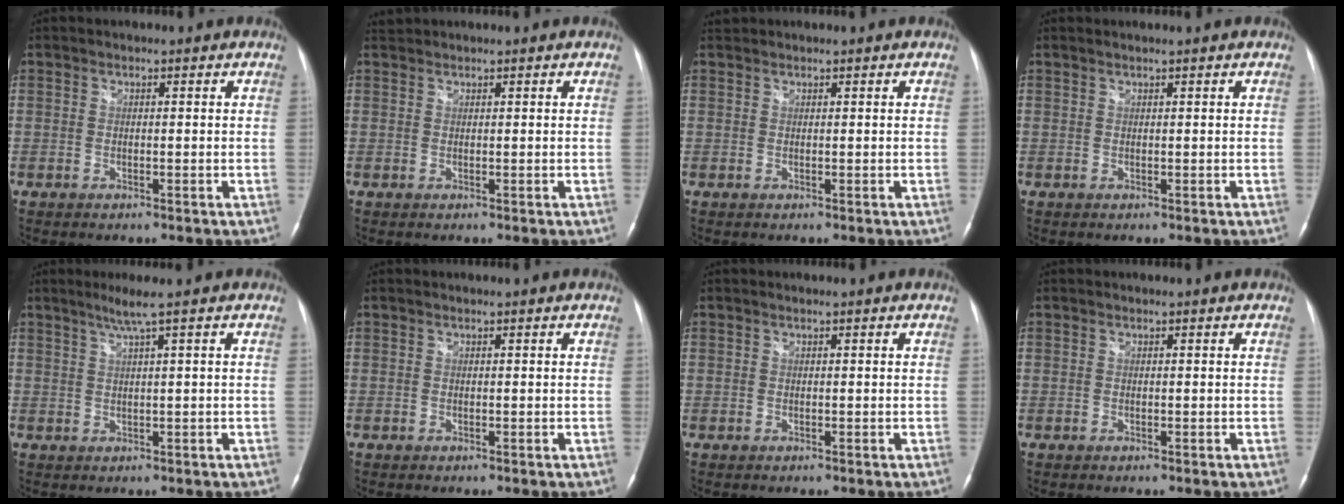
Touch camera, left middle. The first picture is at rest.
{"total": 0.9, "force": [0.9, 0.0, -0.1], "torque": [-0.009, 0.012, 0.022]}
{"total": 0.6, "force": [0.6, 0.2, -0.1], "torque": [-0.010, 0.014, 0.015]}
{"total": 0.7, "force": [0.6, -0.2, 0.3], "torque": [-0.009, 0.006, 0.017]}
{"total": 2.9, "force": [1.6, -1.0, 2.2], "torque": [-0.050, -0.003, 0.035]}
{"total": 0.0}
{"total": 0.0}
{"total": 0.0}